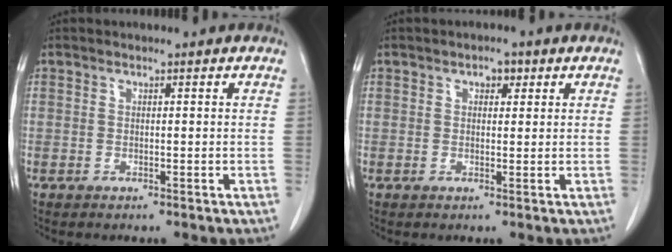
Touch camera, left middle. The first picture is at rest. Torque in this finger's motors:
{"motor_torque": [0.30, -0.24, -0.01, 0.00]}